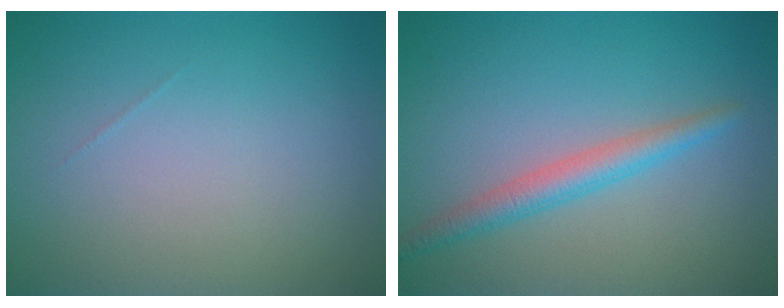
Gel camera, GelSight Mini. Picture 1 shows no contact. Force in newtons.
{"total": 2.6, "press": 2.6, "slide": 0.1}